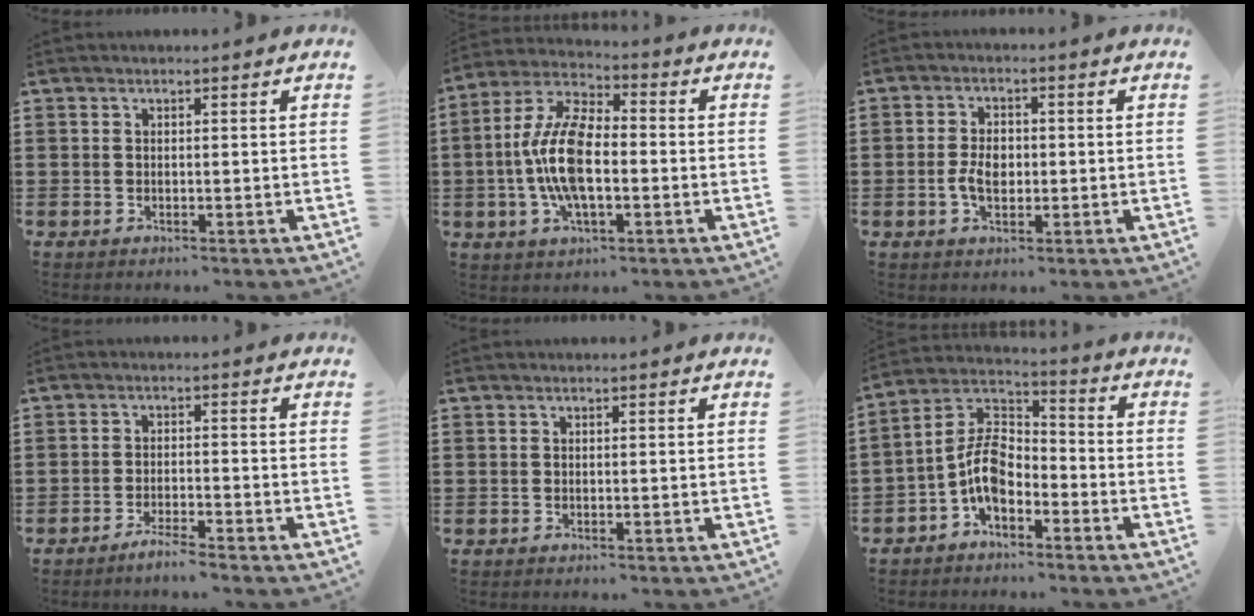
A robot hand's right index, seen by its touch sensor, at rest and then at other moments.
{"total": 11.1, "force": [-1.4, 4.9, 9.8], "torque": [-0.226, -0.007, -0.032]}
{"total": 3.8, "force": [-0.6, 2.3, 2.9], "torque": [-0.064, 0.004, -0.014]}
{"total": 2.5, "force": [-2.2, -0.1, 1.1], "torque": [-0.019, 0.002, -0.042]}
{"total": 0.0}
{"total": 8.7, "force": [-3.4, 4.9, 6.3], "torque": [-0.155, 0.002, -0.072]}